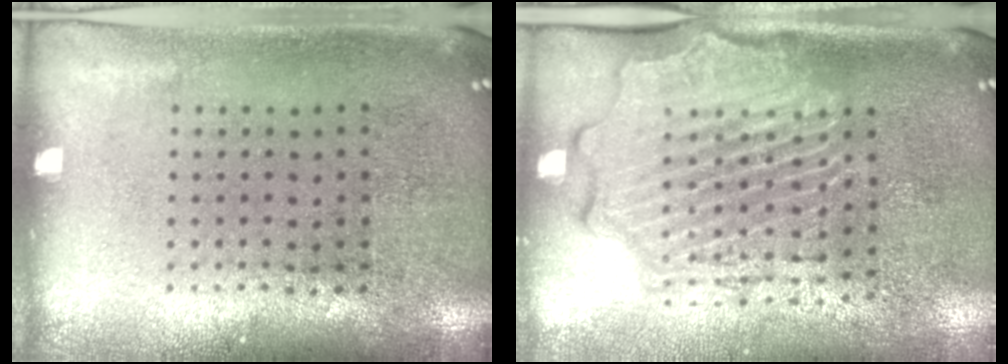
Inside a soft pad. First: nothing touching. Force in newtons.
{"total": 2.4, "press": 2.2, "slide": 0.9}